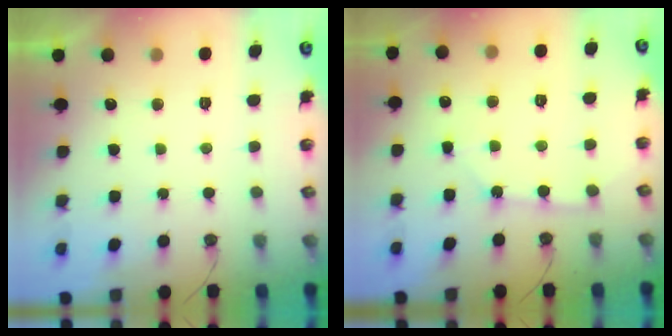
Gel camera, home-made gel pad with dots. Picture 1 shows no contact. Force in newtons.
{"total": 3.0, "press": 3.0, "slide": 0.4}